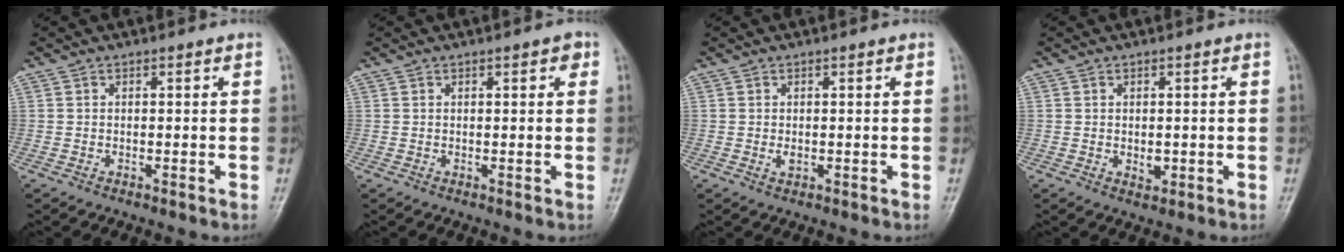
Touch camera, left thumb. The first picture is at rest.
{"total": 2.0, "force": [0.9, 0.8, 1.6], "torque": [-0.016, 0.001, 0.009]}
{"total": 1.6, "force": [0.0, 0.9, 1.3], "torque": [-0.017, -0.001, 0.000]}
{"total": 2.3, "force": [-0.2, 1.5, 1.7], "torque": [-0.020, -0.004, 0.000]}